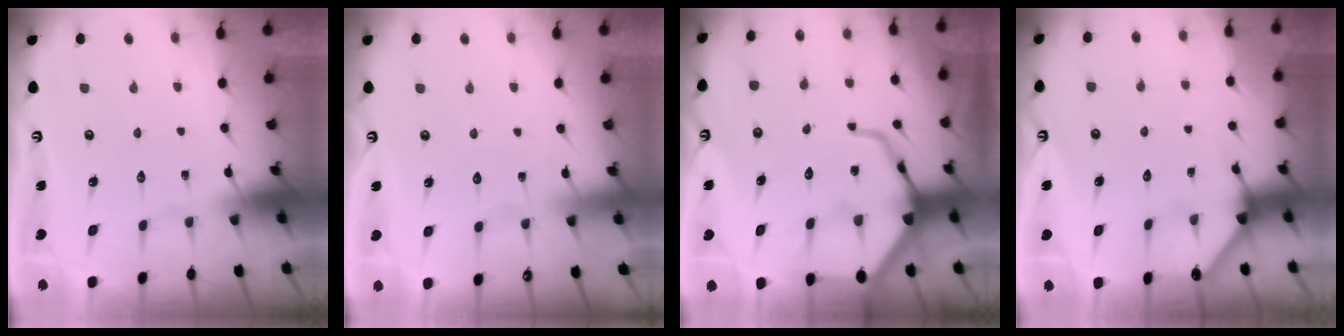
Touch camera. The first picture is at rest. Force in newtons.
{"total": 3.6, "press": 3.6, "slide": 0.4}
{"total": 13.2, "press": 13.1, "slide": 1.5}
{"total": 2.4, "press": 2.4, "slide": 0.2}